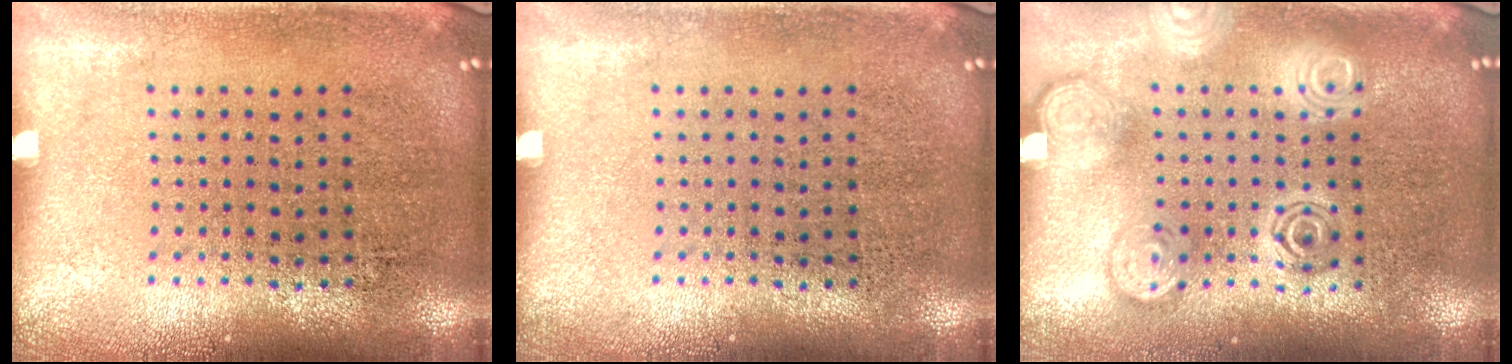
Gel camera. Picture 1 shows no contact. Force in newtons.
{"total": 0.0}
{"total": 1.9, "press": 1.9, "slide": 0.2}